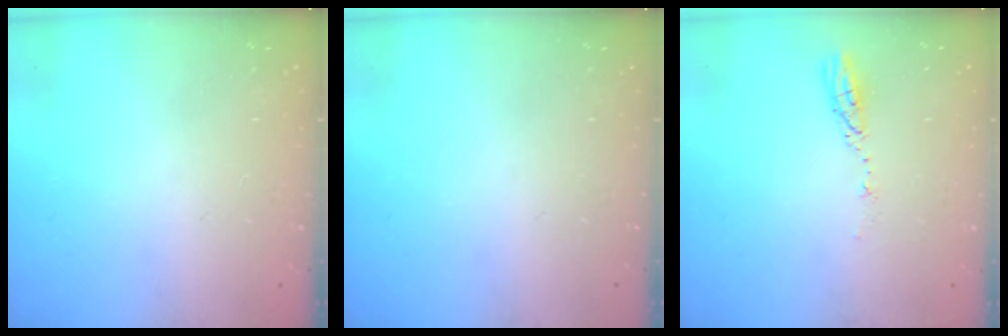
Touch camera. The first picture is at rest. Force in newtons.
{"total": 0.0}
{"total": 3.6, "press": 3.6, "slide": 0.3}